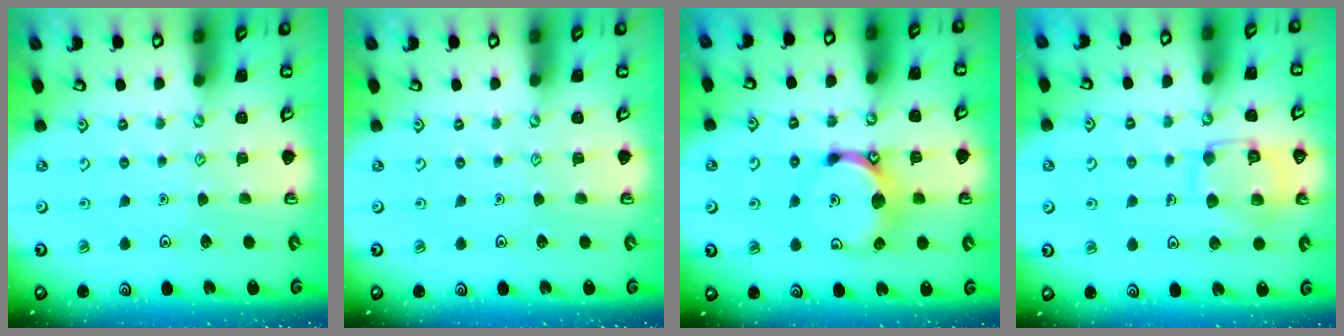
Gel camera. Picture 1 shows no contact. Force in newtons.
{"total": 0.0}
{"total": 11.0, "press": 11.0, "slide": 0.5}
{"total": 12.5, "press": 12.5, "slide": 1.0}